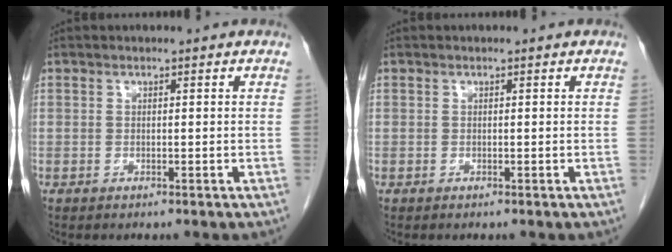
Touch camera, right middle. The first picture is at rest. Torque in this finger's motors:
{"motor_torque": [0.67, -0.56, 0.03, 0.01]}